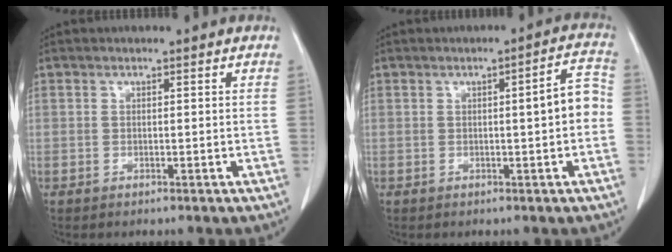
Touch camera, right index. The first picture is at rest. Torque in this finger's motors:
{"motor_torque": [0.42, 0.10, 0.10, 0.04]}